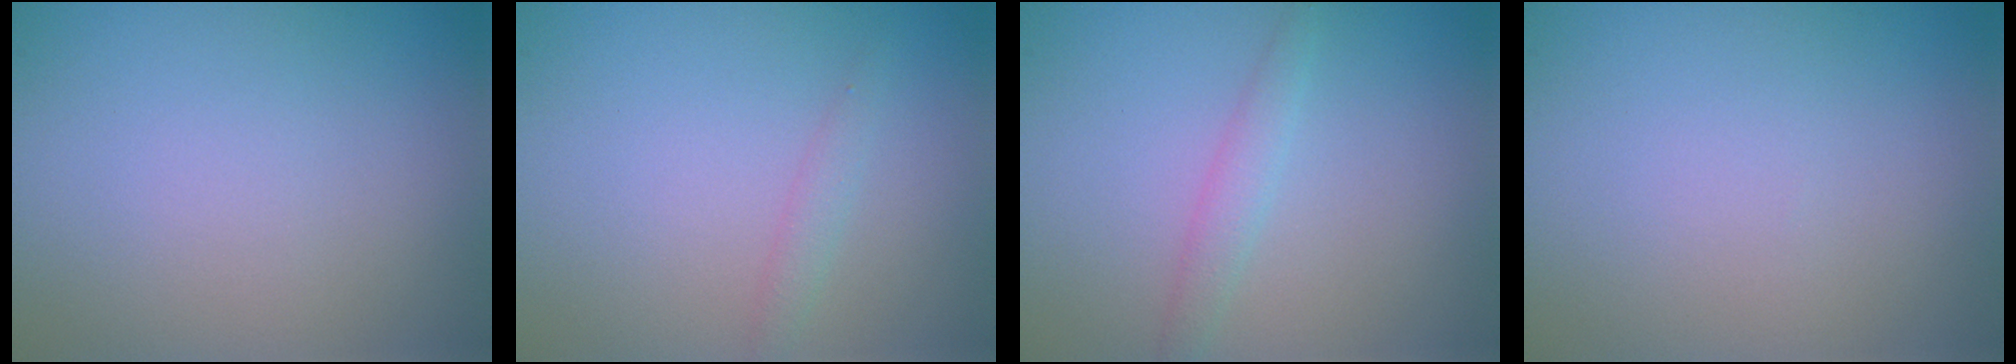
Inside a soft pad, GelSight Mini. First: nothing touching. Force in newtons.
{"total": 1.1, "press": 1.1, "slide": 0.1}
{"total": 1.4, "press": 1.4, "slide": 0.1}
{"total": 0.0}